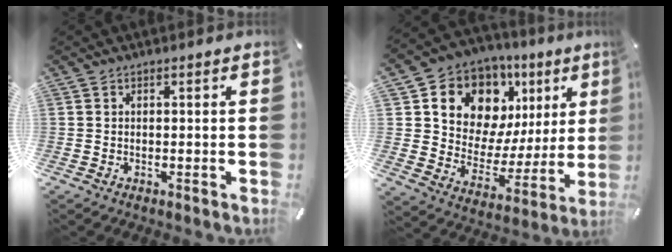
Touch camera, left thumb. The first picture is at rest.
{"total": 12.8, "force": [7.6, 9.4, 4.1], "torque": [-0.072, -0.071, 0.137]}